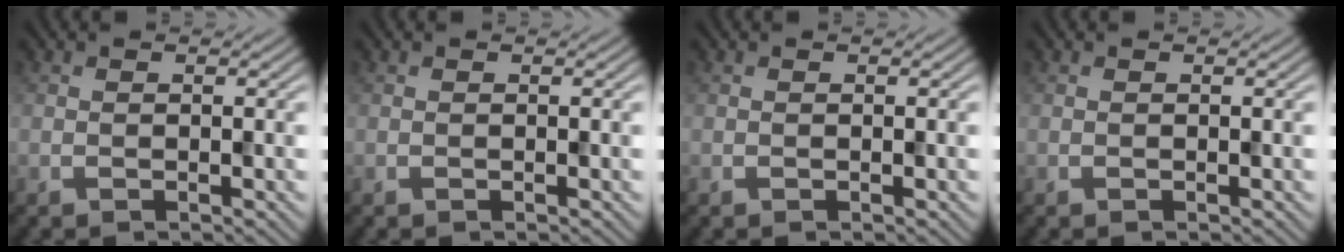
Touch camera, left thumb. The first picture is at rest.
{"total": 0.0}
{"total": 0.0}
{"total": 0.0}